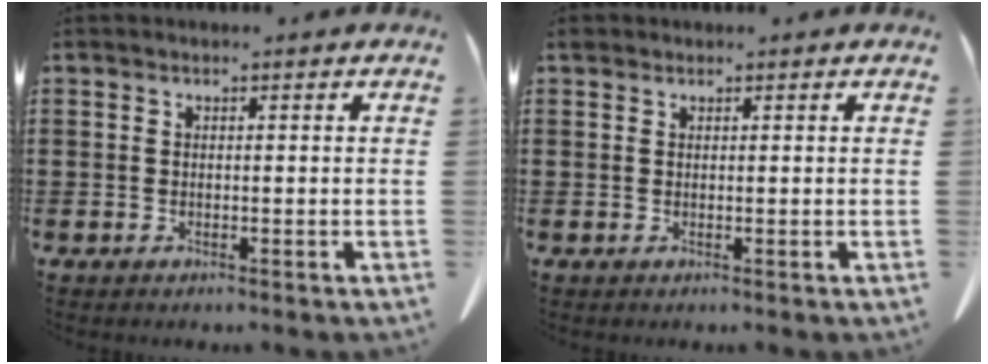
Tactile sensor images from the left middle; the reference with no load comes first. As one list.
[{"total": 0.6, "force": [0.4, 0.4, 0.1], "torque": [-0.004, 0.004, 0.008]}]